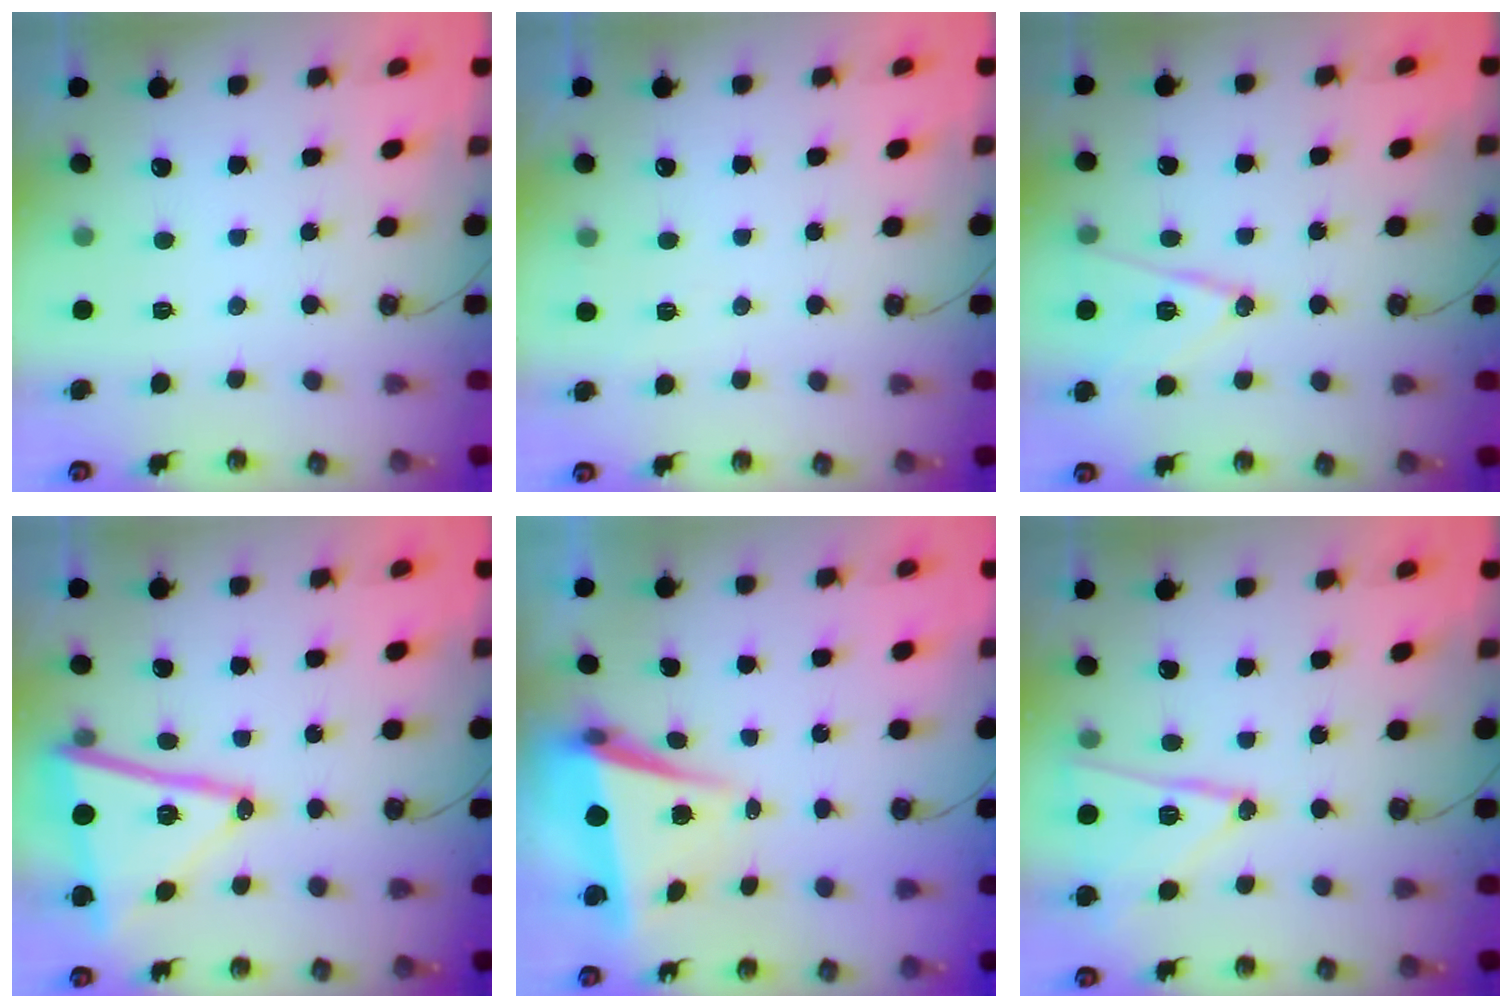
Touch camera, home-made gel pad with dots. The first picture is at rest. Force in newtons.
{"total": 3.5, "press": 3.5, "slide": 0.8}
{"total": 12.2, "press": 11.7, "slide": 3.3}
{"total": 17.6, "press": 17.5, "slide": 1.7}
{"total": 5.7, "press": 5.3, "slide": 2.0}
{"total": 14.2, "press": 14.2, "slide": 0.5}